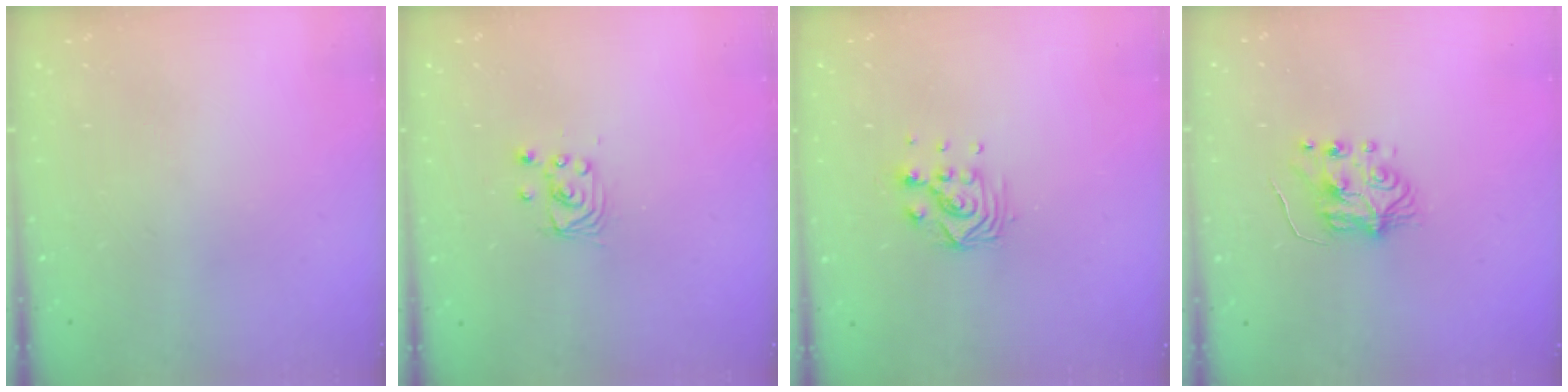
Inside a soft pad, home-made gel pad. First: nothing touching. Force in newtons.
{"total": 2.9, "press": 2.9, "slide": 0.2}
{"total": 6.1, "press": 6.1, "slide": 0.3}
{"total": 5.2, "press": 5.1, "slide": 0.7}